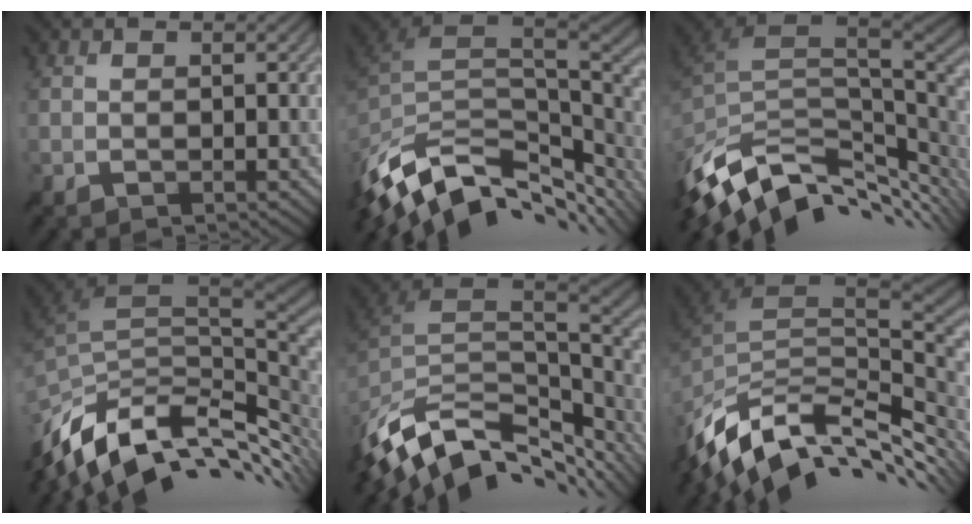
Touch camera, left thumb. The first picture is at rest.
{"total": 13.0, "force": [-6.3, 6.7, 9.3], "torque": [-0.210, -0.015, -0.105]}
{"total": 12.7, "force": [-4.6, 6.7, 9.8], "torque": [-0.218, -0.013, -0.076]}
{"total": 13.8, "force": [-4.1, 6.9, 11.3], "torque": [-0.246, -0.008, -0.071]}
{"total": 13.3, "force": [-7.5, 6.5, 8.8], "torque": [-0.215, -0.015, -0.123]}
{"total": 14.4, "force": [-6.7, 7.1, 10.5], "torque": [-0.229, -0.017, -0.113]}